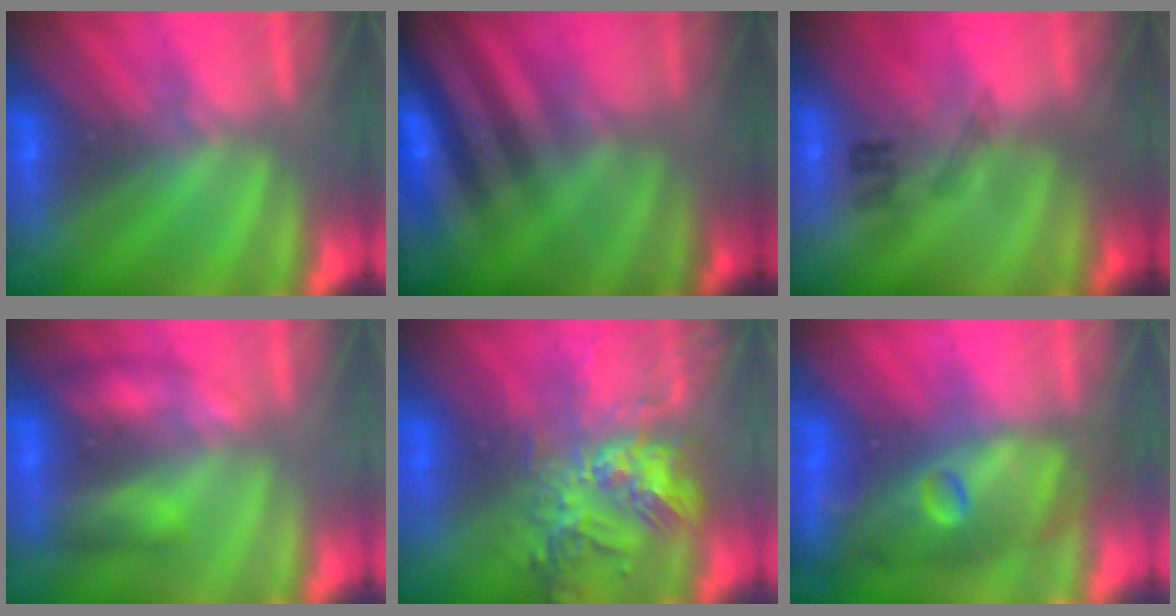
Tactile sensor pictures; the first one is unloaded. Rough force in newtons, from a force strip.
{"total": 2.9}
{"total": 2.3}
{"total": 2.4}
{"total": 7.2}
{"total": 7.3}